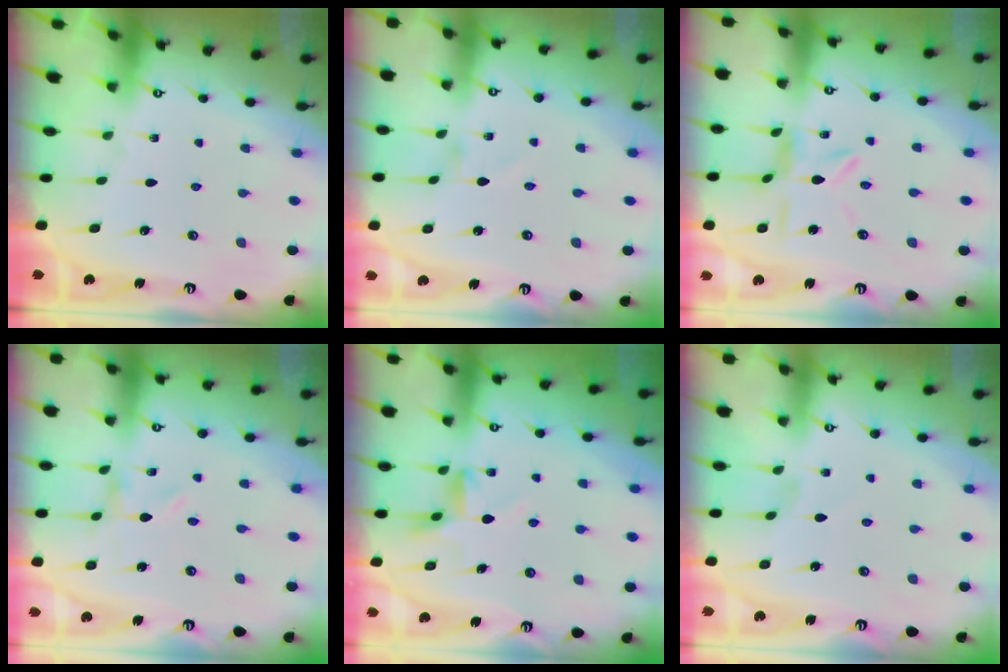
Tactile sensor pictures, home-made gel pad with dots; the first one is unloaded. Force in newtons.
{"total": 0.7, "press": 0.6, "slide": 0.1}
{"total": 4.8, "press": 4.7, "slide": 0.4}
{"total": 0.0}
{"total": 3.2, "press": 3.0, "slide": 0.9}
{"total": 0.0}